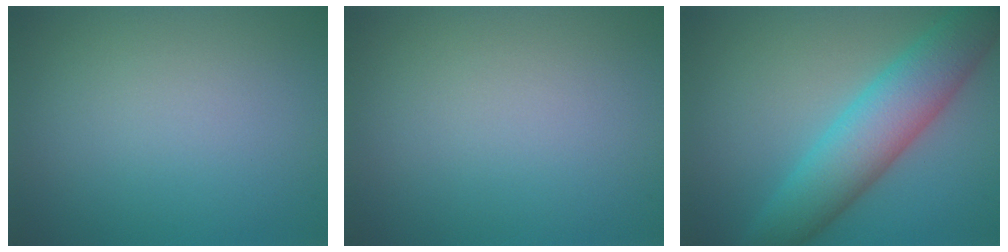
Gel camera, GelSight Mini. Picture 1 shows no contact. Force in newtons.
{"total": 0.0}
{"total": 6.8, "press": 6.8, "slide": 0.2}